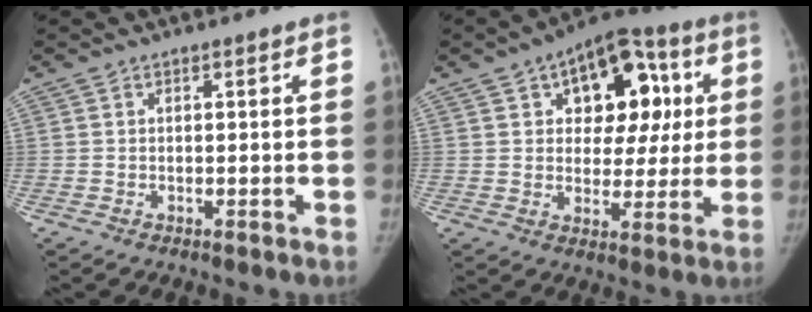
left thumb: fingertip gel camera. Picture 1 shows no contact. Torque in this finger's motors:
{"motor_torque": [-0.14, 0.95, 0.18, -0.09, 0.09]}